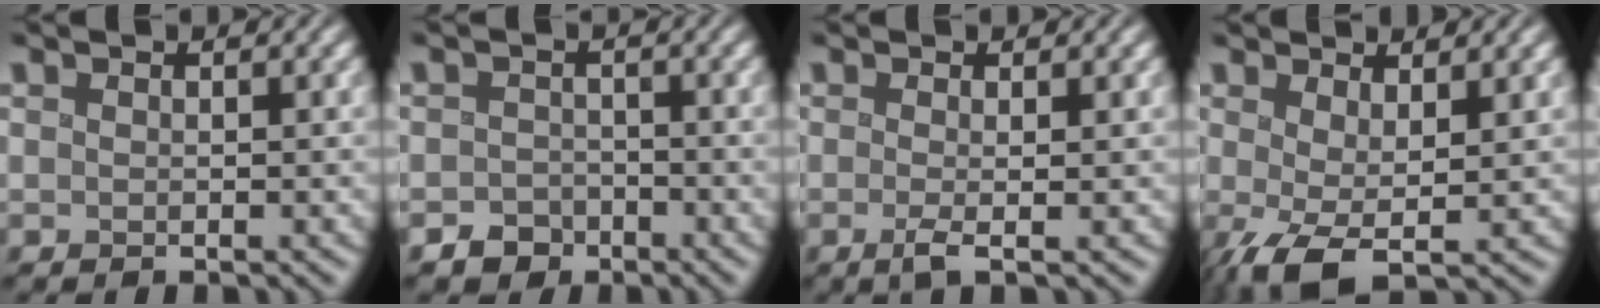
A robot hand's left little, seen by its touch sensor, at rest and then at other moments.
{"total": 2.3, "force": [-1.7, 1.5, 0.1], "torque": [0.013, -0.002, -0.032]}
{"total": 1.2, "force": [-0.4, 0.1, 1.2], "torque": [-0.017, -0.004, -0.010]}
{"total": 4.2, "force": [-0.5, 1.7, 3.8], "torque": [-0.077, -0.003, -0.014]}